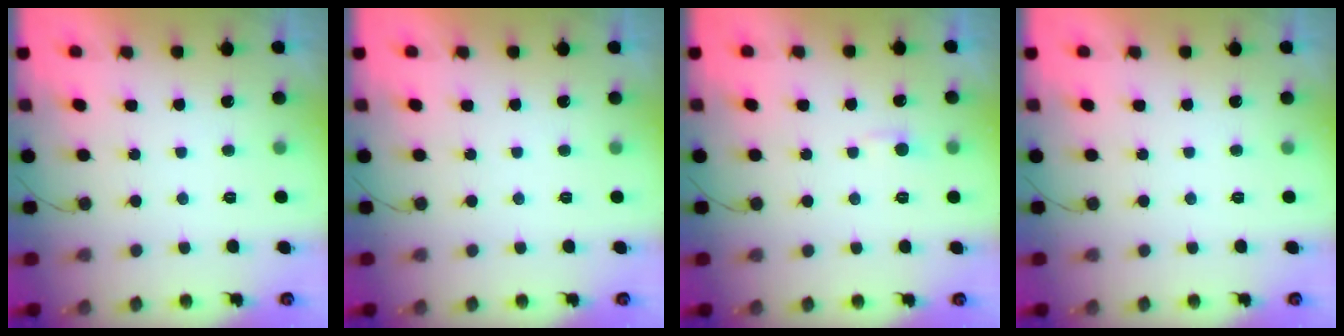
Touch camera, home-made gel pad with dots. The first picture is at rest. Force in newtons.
{"total": 0.0}
{"total": 3.4, "press": 3.3, "slide": 0.5}
{"total": 0.0}